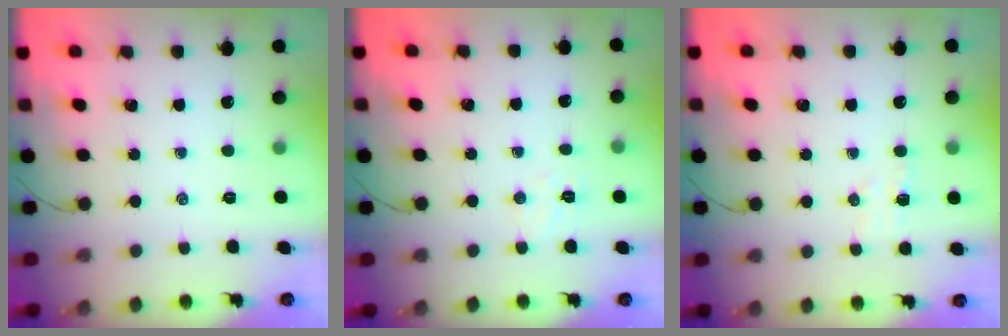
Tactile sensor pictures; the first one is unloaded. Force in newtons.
{"total": 4.0, "press": 3.9, "slide": 0.9}
{"total": 4.3, "press": 4.2, "slide": 1.0}